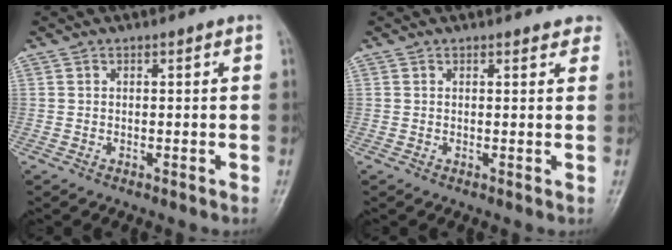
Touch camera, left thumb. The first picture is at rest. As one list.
[{"total": 2.3, "force": [2.0, 0.9, 0.7], "torque": [0.008, -0.006, 0.011]}]